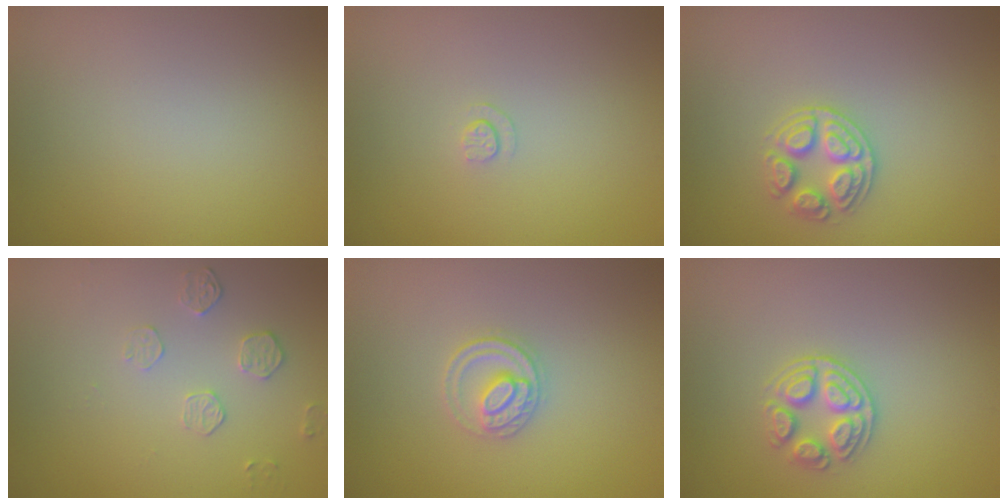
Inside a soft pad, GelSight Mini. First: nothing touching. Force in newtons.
{"total": 0.6, "press": 0.3, "slide": 0.6}
{"total": 2.8, "press": 2.7, "slide": 0.7}
{"total": 1.7, "press": 1.0, "slide": 1.4}
{"total": 2.5, "press": 2.4, "slide": 0.3}
{"total": 2.7, "press": 2.5, "slide": 0.9}